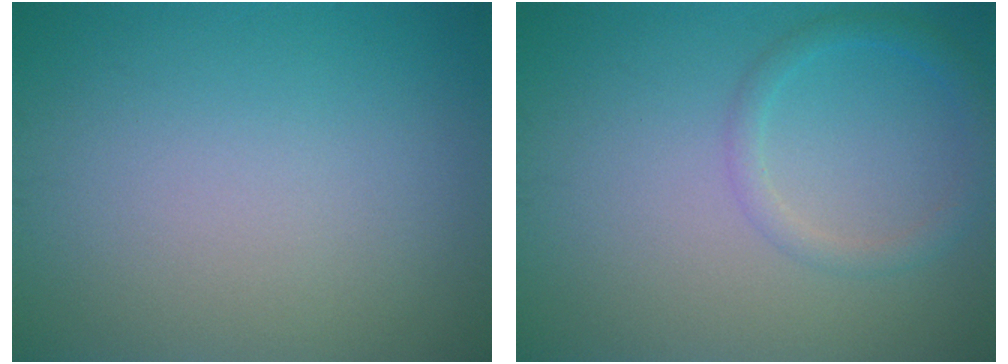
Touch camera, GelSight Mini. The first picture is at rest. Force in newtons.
{"total": 1.9, "press": 1.9, "slide": 0.2}